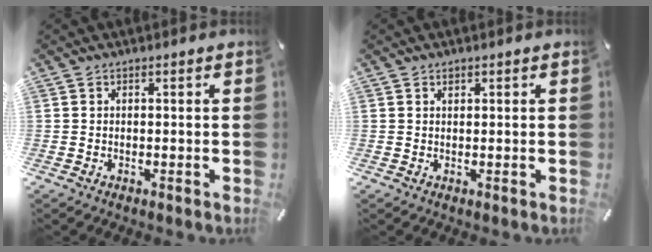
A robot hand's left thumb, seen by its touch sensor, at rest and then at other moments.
{"total": 0.6, "force": [0.4, 0.4, 0.2], "torque": [-0.005, 0.000, 0.008]}